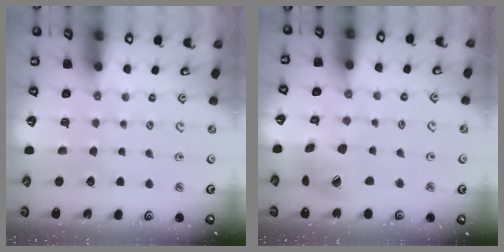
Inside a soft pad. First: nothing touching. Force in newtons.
{"total": 12.5, "press": 12.4, "slide": 1.7}